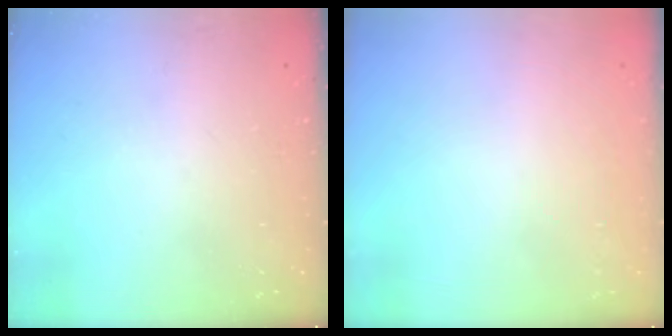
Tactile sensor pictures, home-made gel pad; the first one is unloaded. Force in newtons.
{"total": 2.0, "press": 2.0, "slide": 0.1}